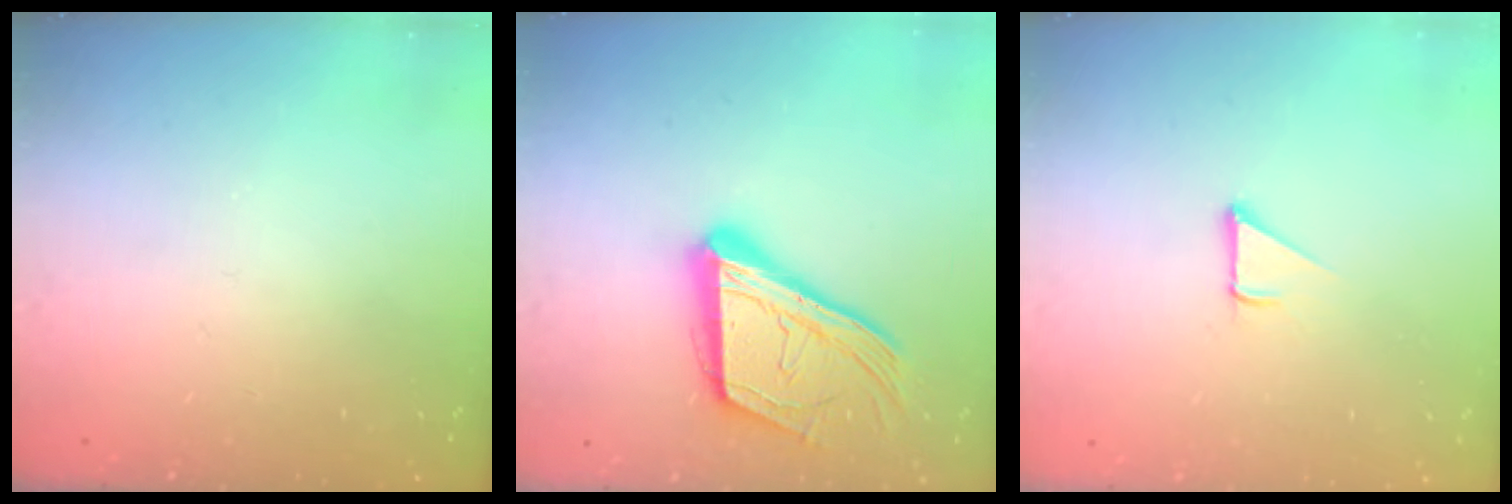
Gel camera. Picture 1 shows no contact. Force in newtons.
{"total": 21.0, "press": 20.8, "slide": 2.7}
{"total": 1.9, "press": 1.9, "slide": 0.1}